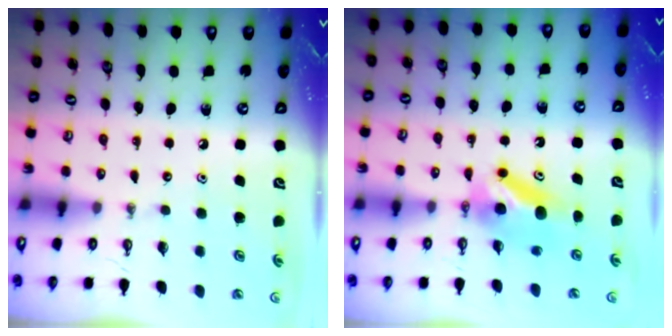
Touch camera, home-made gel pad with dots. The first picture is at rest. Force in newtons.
{"total": 6.6, "press": 6.5, "slide": 1.2}